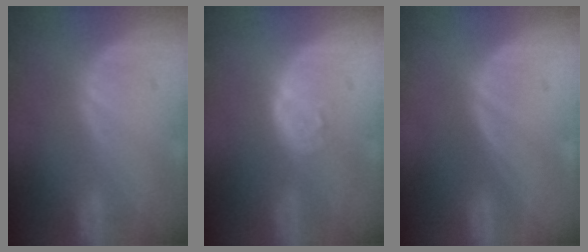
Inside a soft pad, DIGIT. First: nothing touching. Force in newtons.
{"total": 3.7, "press": 3.6, "slide": 0.8}
{"total": 0.0}